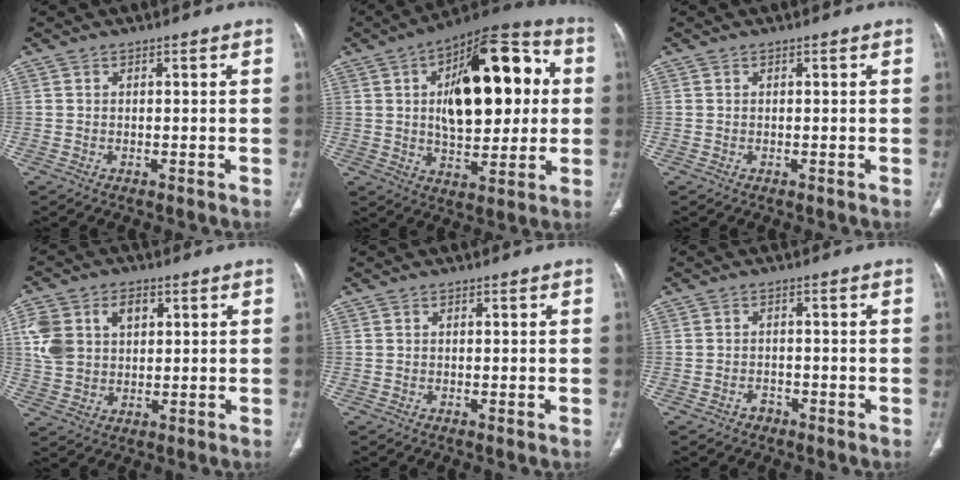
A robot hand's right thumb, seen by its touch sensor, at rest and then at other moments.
{"total": 24.0, "force": [3.9, 12.1, 20.3], "torque": [-0.262, 0.017, 0.056]}
{"total": 0.0}
{"total": 10.8, "force": [3.2, 7.9, 6.6], "torque": [-0.114, 0.006, 0.065]}
{"total": 0.0}
{"total": 1.6, "force": [-1.1, 1.2, 0.3], "torque": [-0.005, 0.009, -0.019]}